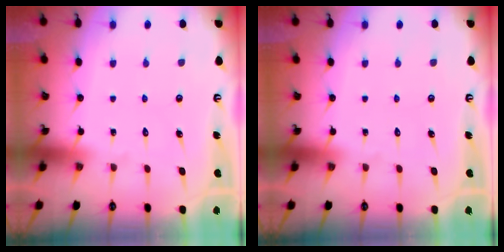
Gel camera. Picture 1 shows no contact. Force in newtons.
{"total": 0.0}